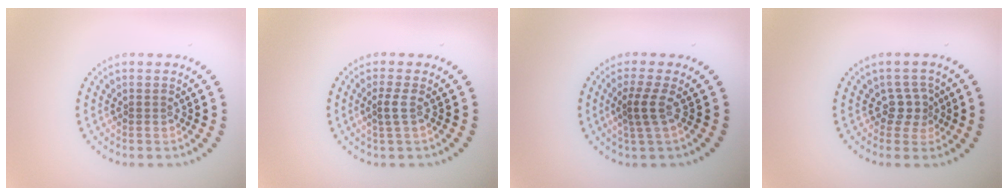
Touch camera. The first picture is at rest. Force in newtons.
{"total": 1.2, "press": 1.0, "slide": 0.7}
{"total": 2.1, "press": 1.5, "slide": 1.4}
{"total": 2.0, "press": 1.5, "slide": 1.4}